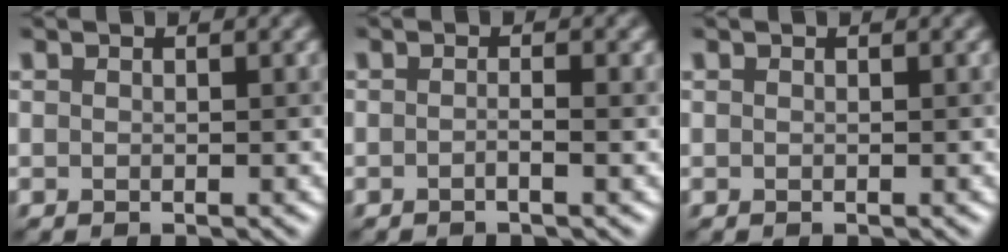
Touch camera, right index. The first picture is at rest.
{"total": 0.9, "force": [-0.4, 0.0, 0.8], "torque": [-0.014, 0.009, -0.004]}
{"total": 0.0}